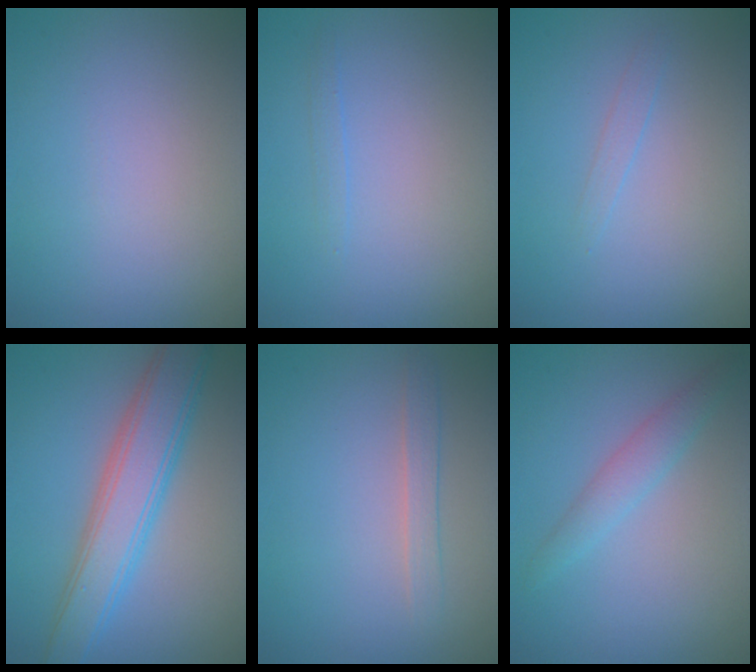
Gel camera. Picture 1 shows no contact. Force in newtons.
{"total": 0.6, "press": 0.6, "slide": 0.1}
{"total": 0.8, "press": 0.8, "slide": 0.1}
{"total": 5.8, "press": 5.8, "slide": 0.2}
{"total": 1.4, "press": 1.4, "slide": 0.1}
{"total": 2.0, "press": 2.0, "slide": 0.1}